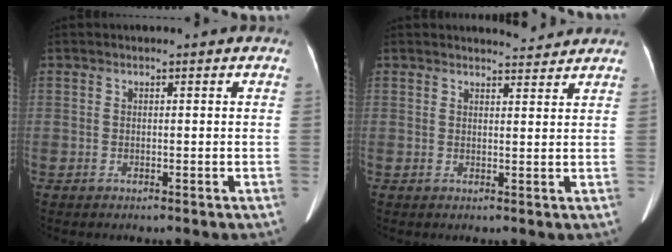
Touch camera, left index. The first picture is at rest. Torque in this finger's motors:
{"motor_torque": [-0.11, -0.50, 0.00, 0.00]}